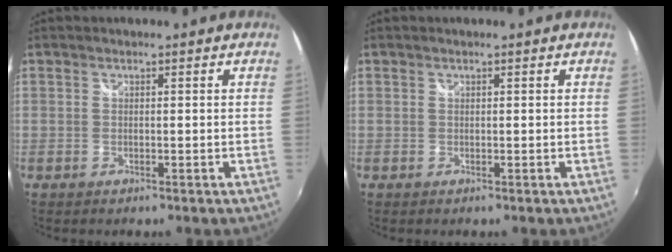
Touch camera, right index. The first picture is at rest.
{"total": 0.0}